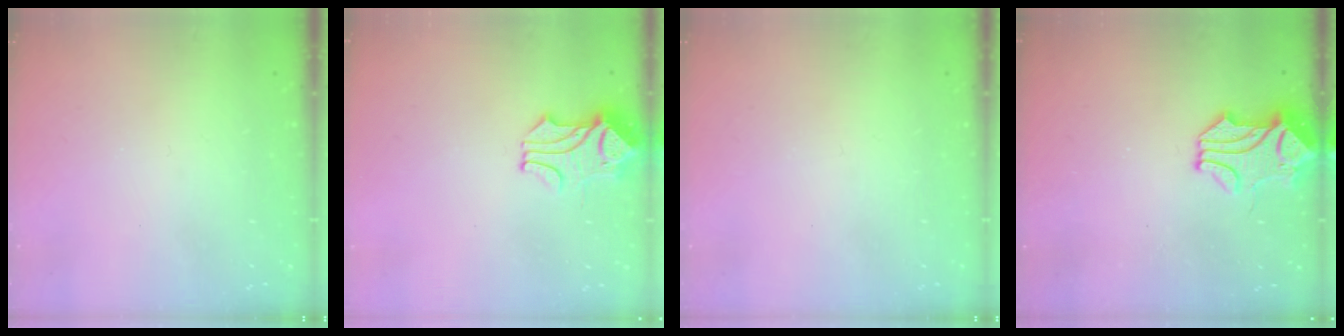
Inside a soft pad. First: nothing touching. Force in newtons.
{"total": 1.8, "press": 1.4, "slide": 1.1}
{"total": 0.0}
{"total": 1.0, "press": 0.0, "slide": 1.0}